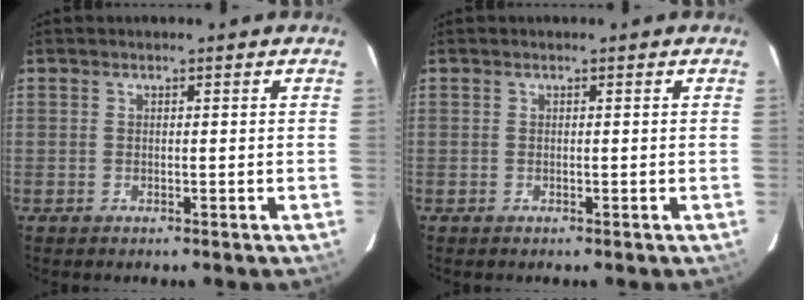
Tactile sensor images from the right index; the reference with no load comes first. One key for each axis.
{"total": 0.0}